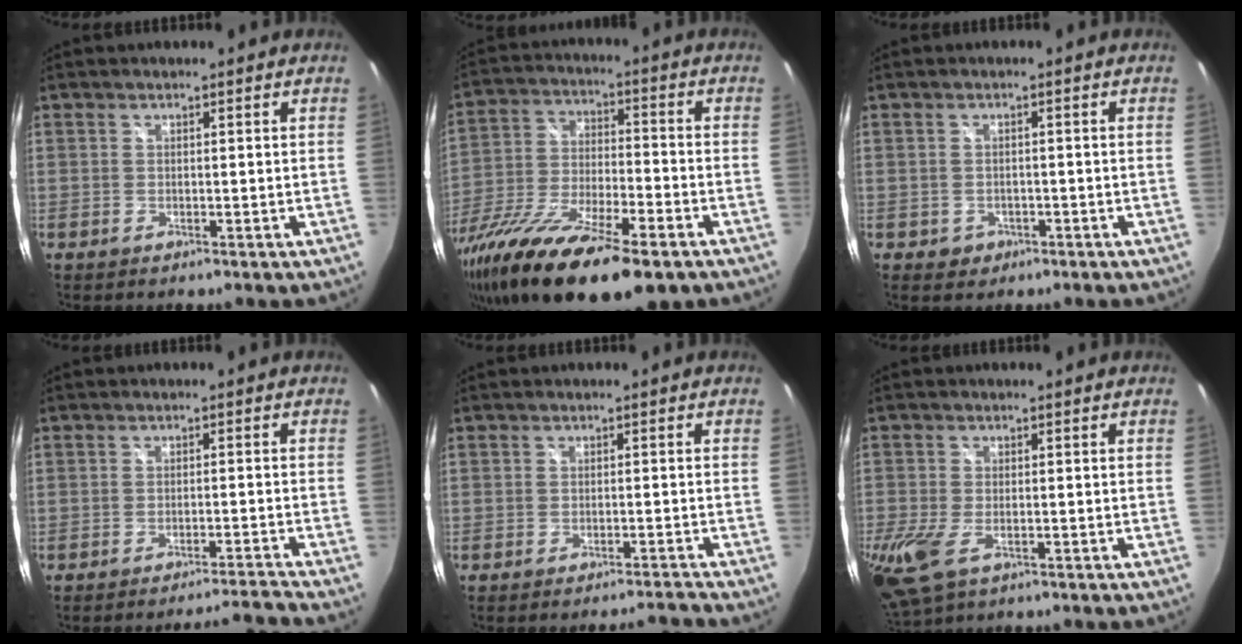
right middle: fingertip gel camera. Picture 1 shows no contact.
{"total": 24.5, "force": [-16.3, 7.0, 16.8], "torque": [-0.326, -0.068, -0.280]}
{"total": 2.8, "force": [-1.1, 2.5, 0.6], "torque": [-0.020, -0.001, -0.010]}
{"total": 5.1, "force": [-4.7, -2.0, 0.6], "torque": [-0.013, 0.006, -0.070]}
{"total": 3.1, "force": [-3.0, -0.8, 0.4], "torque": [-0.009, -0.002, -0.040]}
{"total": 11.9, "force": [-5.0, 6.8, 8.4], "torque": [-0.205, -0.043, -0.087]}